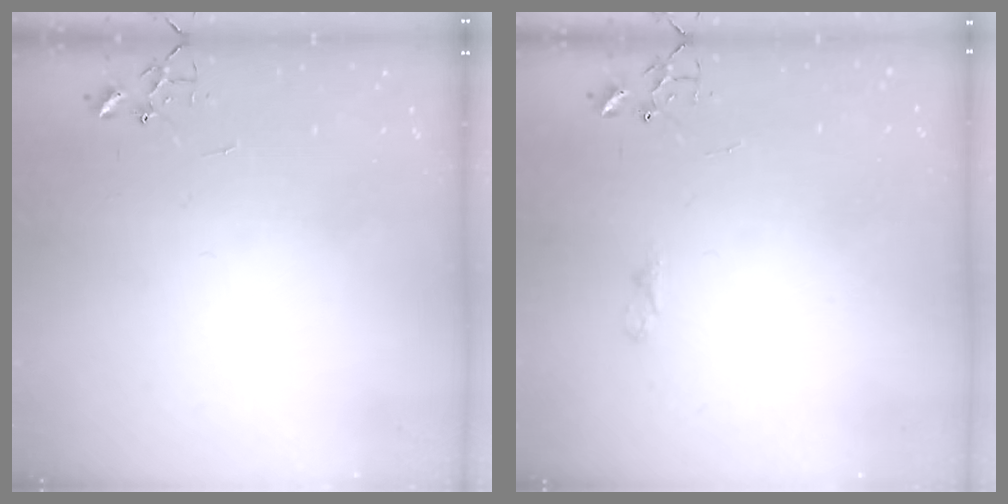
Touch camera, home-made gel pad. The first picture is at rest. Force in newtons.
{"total": 5.0, "press": 4.9, "slide": 0.6}